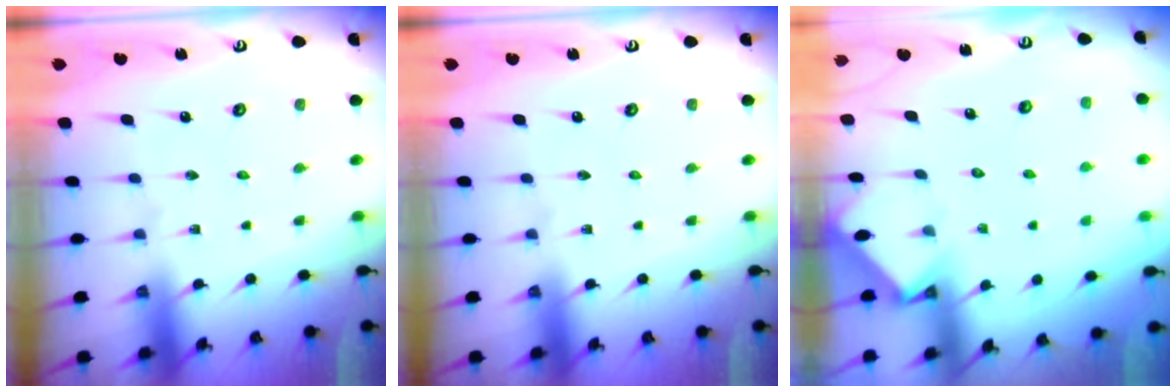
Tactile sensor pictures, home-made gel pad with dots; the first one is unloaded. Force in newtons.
{"total": 0.0}
{"total": 3.4, "press": 3.4, "slide": 0.4}